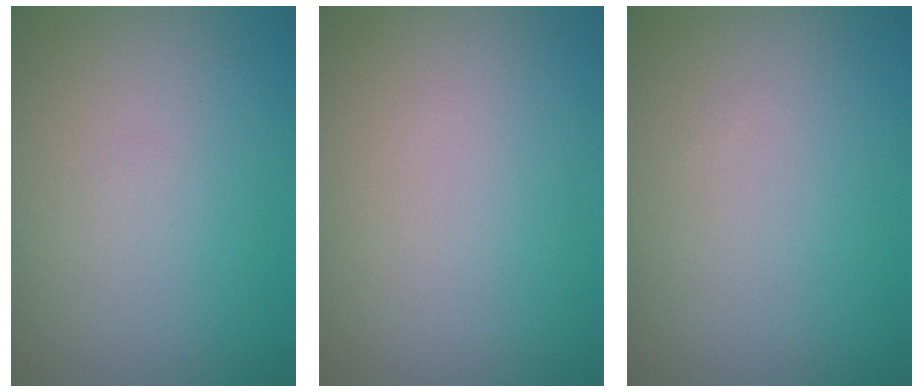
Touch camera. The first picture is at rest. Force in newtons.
{"total": 0.0}
{"total": 0.0}